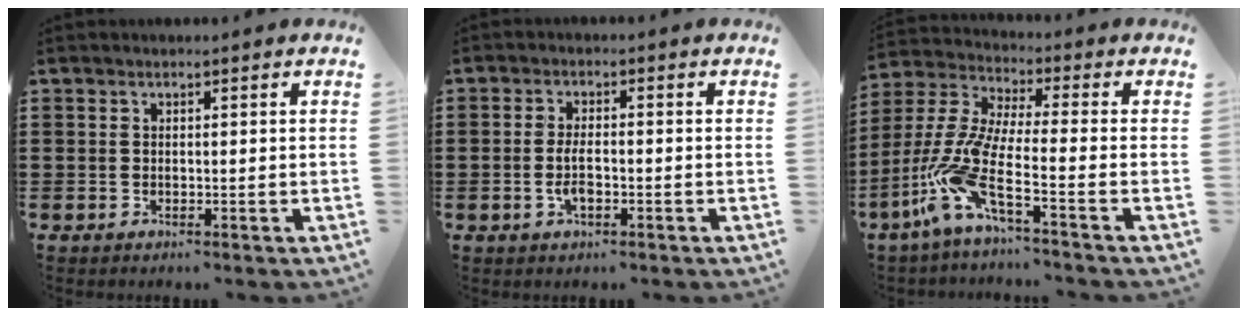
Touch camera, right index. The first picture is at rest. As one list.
[{"total": 3.5, "force": [-0.9, 1.1, 3.2], "torque": [-0.075, -0.004, -0.019]}, {"total": 10.7, "force": [-5.2, 2.4, 9.0], "torque": [-0.239, -0.027, -0.116]}]